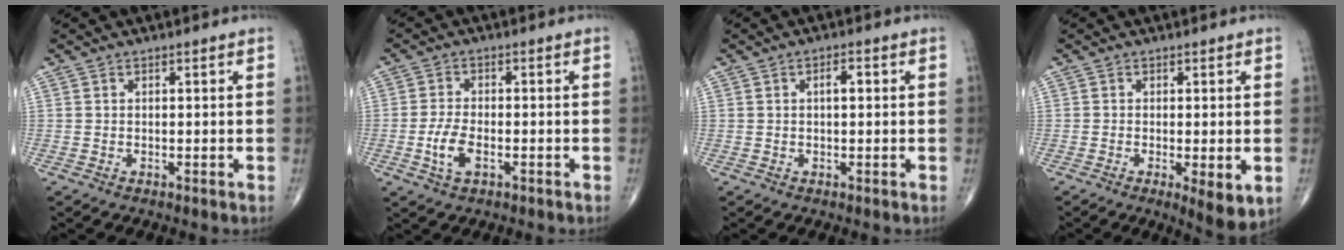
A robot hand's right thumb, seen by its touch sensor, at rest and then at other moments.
{"total": 5.0, "force": [-1.6, 2.5, 4.0], "torque": [-0.088, 0.006, -0.030]}
{"total": 4.1, "force": [0.7, 1.8, 3.7], "torque": [-0.051, 0.010, 0.007]}
{"total": 5.7, "force": [-1.5, 1.6, 5.3], "torque": [-0.081, -0.017, -0.021]}